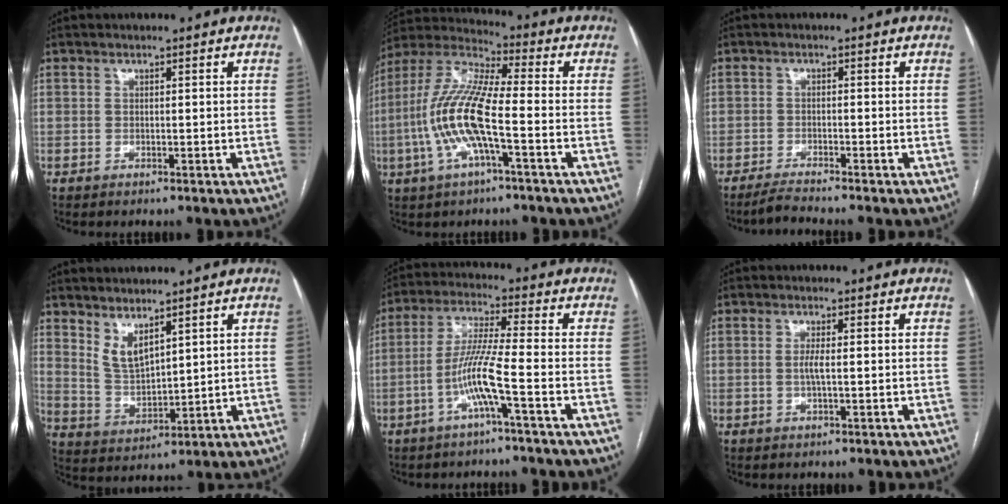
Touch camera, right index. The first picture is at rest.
{"total": 13.5, "force": [-3.1, 2.4, 12.9], "torque": [-0.283, 0.008, -0.065]}
{"total": 3.0, "force": [-2.7, -1.1, 0.7], "torque": [-0.026, -0.017, -0.054]}
{"total": 5.2, "force": [3.9, 1.6, 3.1], "torque": [-0.070, -0.015, 0.089]}
{"total": 5.6, "force": [-2.3, -0.7, 5.0], "torque": [-0.105, 0.007, -0.047]}
{"total": 1.7, "force": [-0.1, -0.1, 1.7], "torque": [-0.039, -0.003, -0.002]}